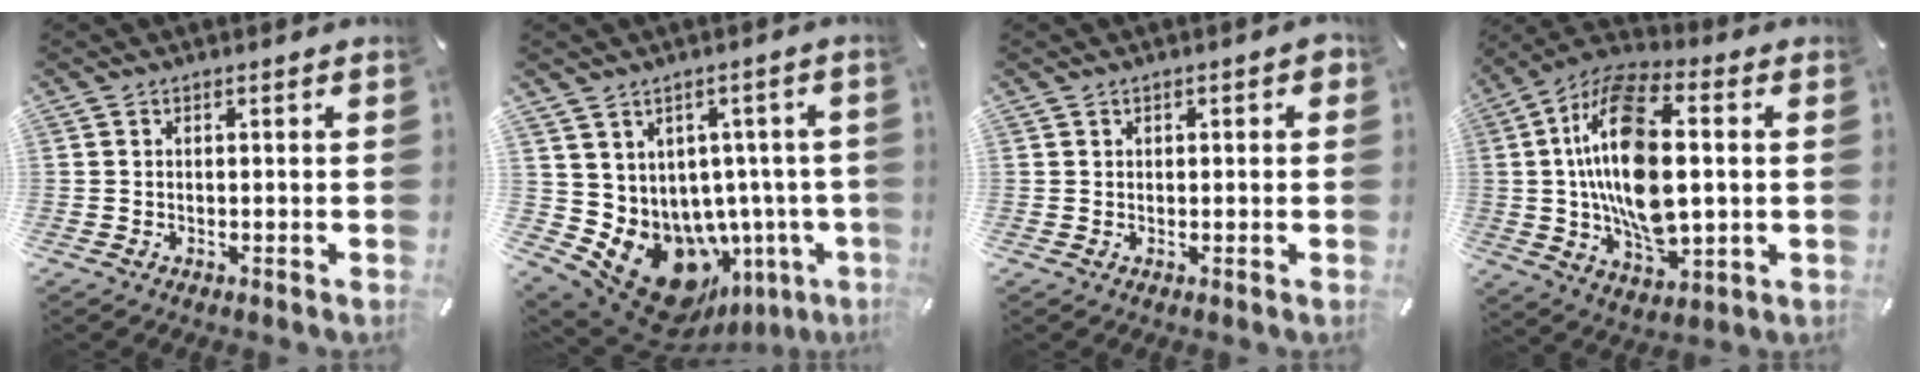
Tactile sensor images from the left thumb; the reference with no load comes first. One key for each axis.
{"total": 15.5, "fx": -7.1, "fy": 10.1, "fz": 9.3, "tx": -0.149, "ty": 0.001, "tz": -0.097}
{"total": 1.3, "fx": 0.3, "fy": 1.1, "fz": 0.6, "tx": -0.004, "ty": 0.003, "tz": 0.002}
{"total": 20.1, "fx": 1.6, "fy": 10.6, "fz": 17.0, "tx": -0.357, "ty": -0.005, "tz": 0.020}